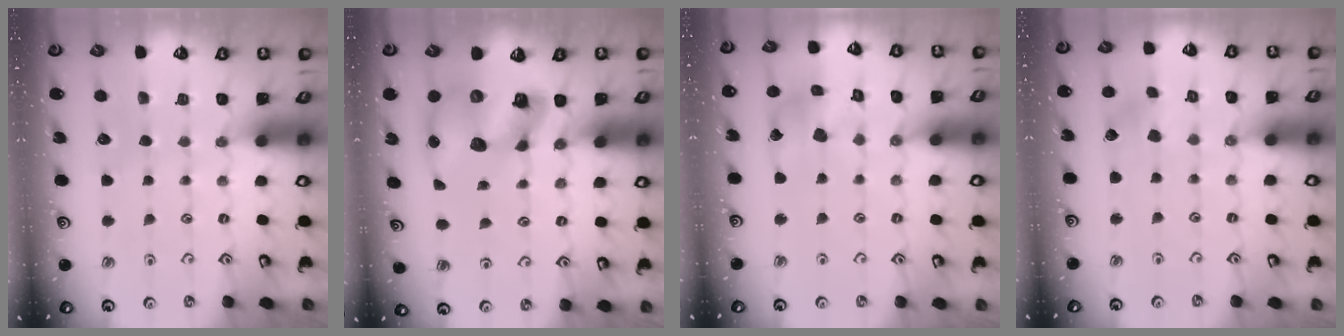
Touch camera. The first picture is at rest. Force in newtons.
{"total": 13.7, "press": 13.6, "slide": 1.7}
{"total": 9.9, "press": 9.8, "slide": 1.3}
{"total": 2.4, "press": 2.4, "slide": 0.6}